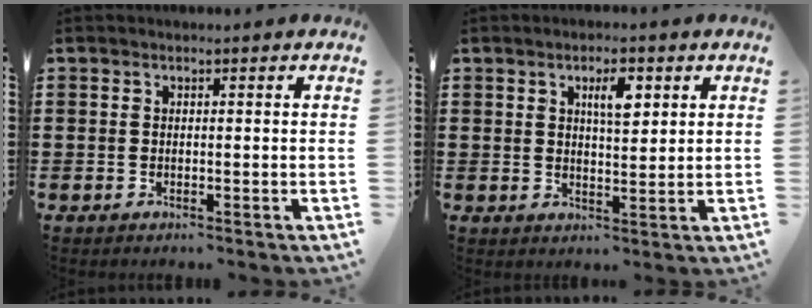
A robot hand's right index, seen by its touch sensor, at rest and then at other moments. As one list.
[{"total": 4.3, "force": [1.8, 1.5, 3.6], "torque": [-0.060, 0.003, 0.026]}]